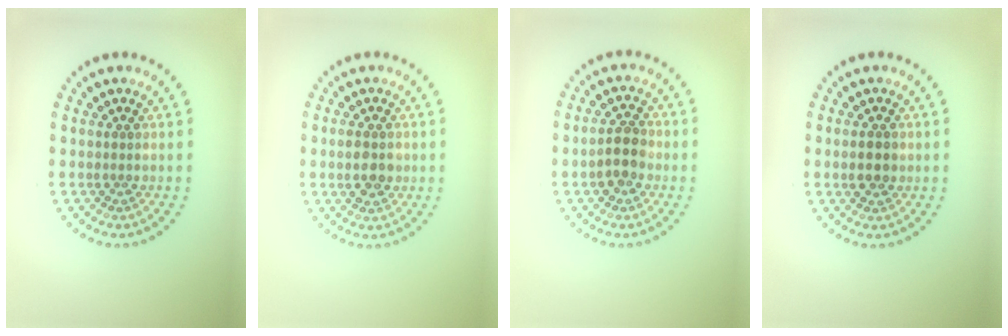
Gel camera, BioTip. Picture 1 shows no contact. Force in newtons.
{"total": 2.7, "press": 2.7, "slide": 0.1}
{"total": 2.9, "press": 2.8, "slide": 0.9}
{"total": 1.8, "press": 1.8, "slide": 0.1}